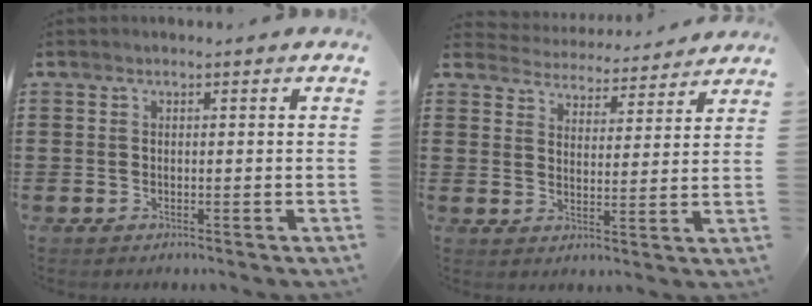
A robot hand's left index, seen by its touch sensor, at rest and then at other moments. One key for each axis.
{"total": 4.1, "fx": 4.0, "fy": 0.1, "fz": -0.7, "tx": -0.012, "ty": -0.031, "tz": 0.067}